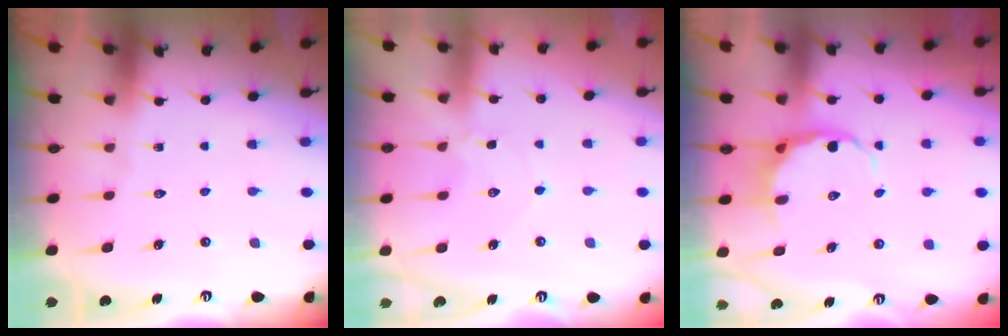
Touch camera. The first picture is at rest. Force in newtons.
{"total": 1.7, "press": 1.7, "slide": 0.3}
{"total": 6.7, "press": 6.2, "slide": 2.4}